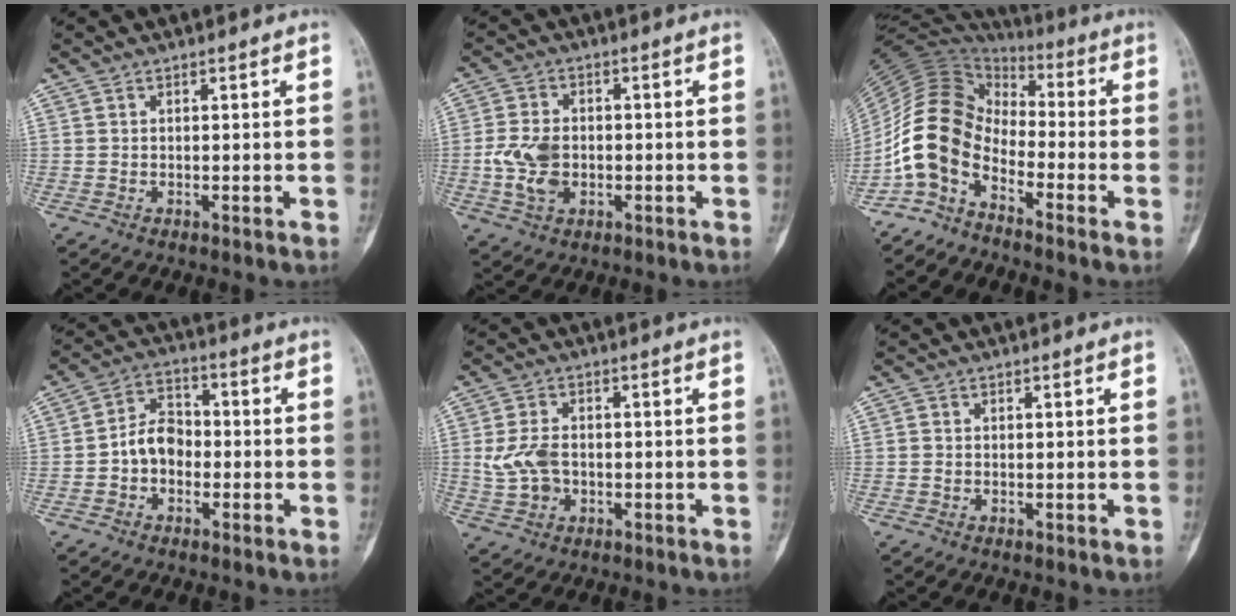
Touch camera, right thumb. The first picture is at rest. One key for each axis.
{"total": 8.0, "fx": -1.1, "fy": 5.6, "fz": 5.6, "tx": -0.106, "ty": 0.005, "tz": -0.020}
{"total": 11.6, "fx": -5.7, "fy": 7.3, "fz": 7.0, "tx": -0.127, "ty": 0.072, "tz": -0.131}
{"total": 7.2, "fx": -1.5, "fy": 5.5, "fz": 4.5, "tx": -0.057, "ty": 0.030, "tz": -0.041}
{"total": 6.4, "fx": -0.4, "fy": 4.6, "fz": 4.4, "tx": -0.082, "ty": 0.005, "tz": -0.003}
{"total": 0.5, "fx": -0.1, "fy": 0.5, "fz": 0.2, "tx": -0.003, "ty": 0.001, "tz": -0.003}